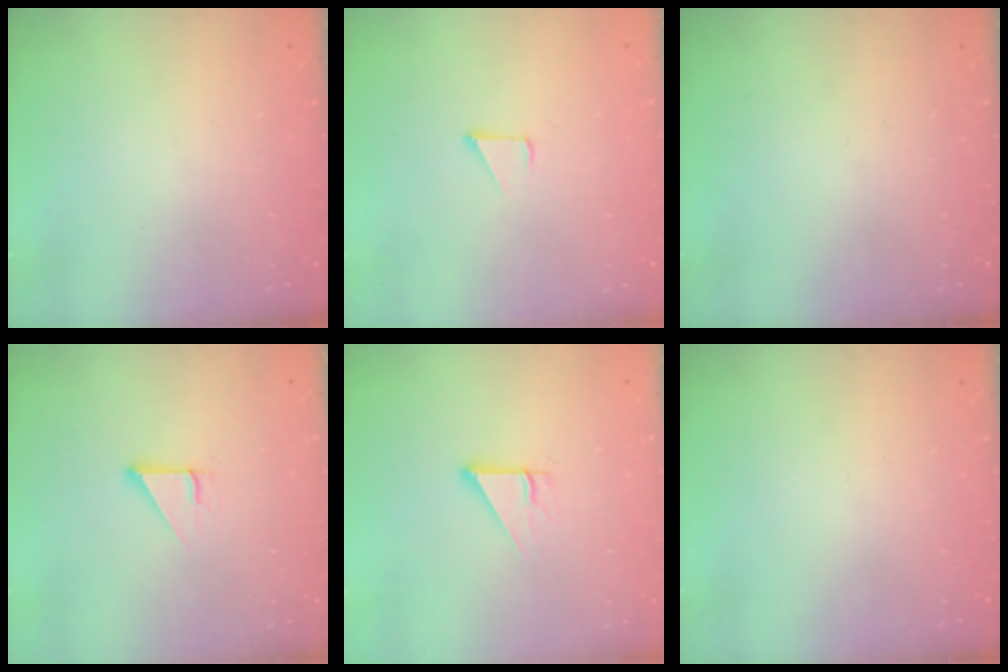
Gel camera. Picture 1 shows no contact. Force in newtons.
{"total": 1.5, "press": 1.5, "slide": 0.1}
{"total": 0.0}
{"total": 2.7, "press": 2.7, "slide": 0.3}
{"total": 3.8, "press": 3.8, "slide": 0.3}
{"total": 0.0}